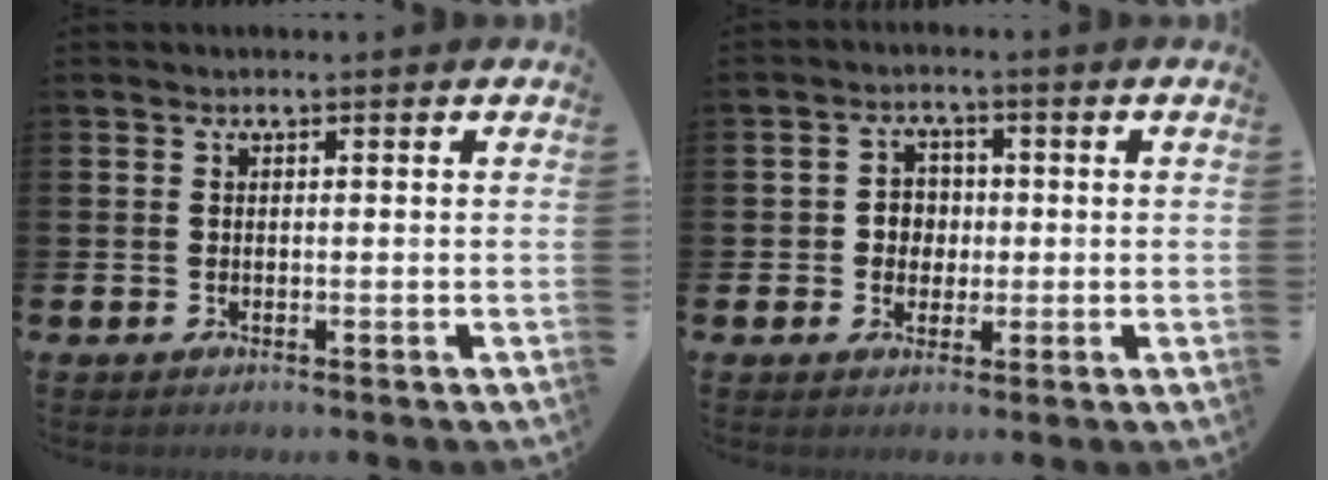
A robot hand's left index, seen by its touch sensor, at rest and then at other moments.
{"total": 3.1, "force": [0.2, 3.0, 0.9], "torque": [-0.016, 0.004, -0.004]}